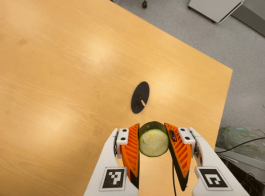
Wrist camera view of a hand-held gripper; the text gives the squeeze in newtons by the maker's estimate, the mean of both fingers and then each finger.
{"total": 13.5, "left": 12.7, "right": 14.3}